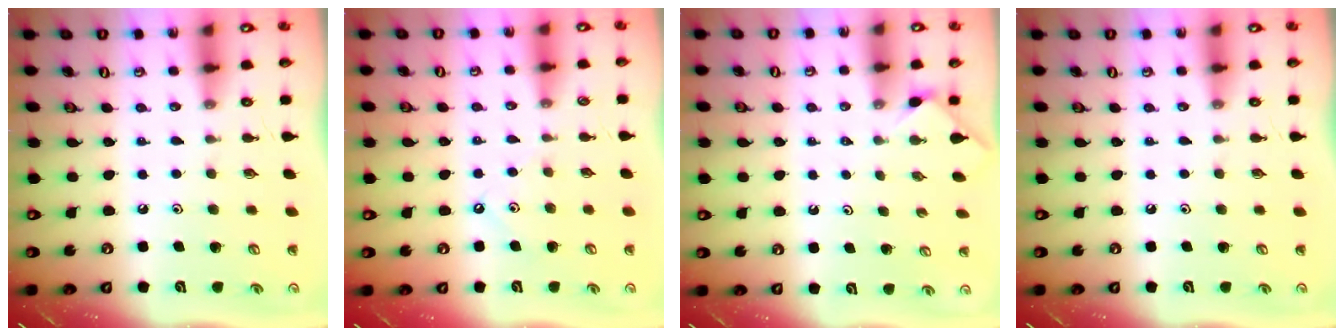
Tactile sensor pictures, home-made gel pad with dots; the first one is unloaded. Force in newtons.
{"total": 3.0, "press": 3.0, "slide": 0.4}
{"total": 0.0}
{"total": 0.0}